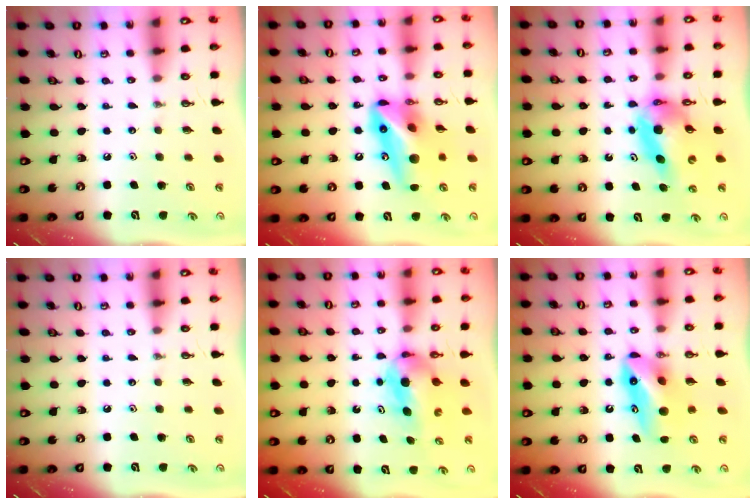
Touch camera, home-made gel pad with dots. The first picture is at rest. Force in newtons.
{"total": 14.4, "press": 14.2, "slide": 2.3}
{"total": 10.9, "press": 10.9, "slide": 1.1}
{"total": 0.0}
{"total": 6.0, "press": 4.6, "slide": 3.8}
{"total": 11.2, "press": 8.9, "slide": 6.8}